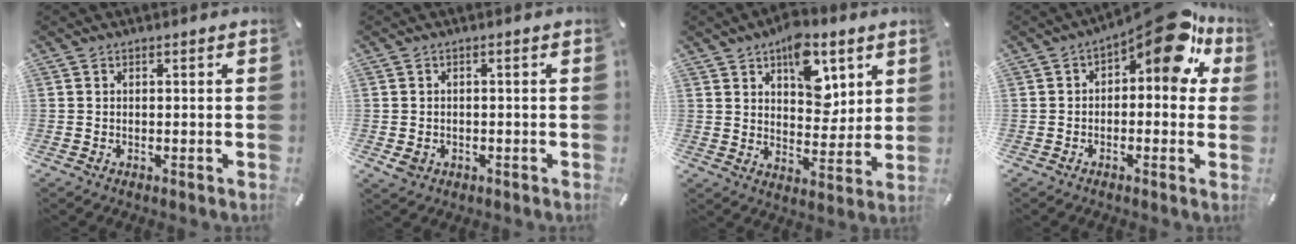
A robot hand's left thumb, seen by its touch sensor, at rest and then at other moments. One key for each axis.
{"total": 2.4, "fx": -0.8, "fy": 2.0, "fz": 1.0, "tx": -0.024, "ty": 0.002, "tz": -0.017}
{"total": 13.3, "fx": 6.6, "fy": 8.5, "fz": 7.8, "tx": -0.093, "ty": -0.030, "tz": 0.114}
{"total": 13.8, "fx": 7.7, "fy": 5.3, "fz": 10.2, "tx": -0.147, "ty": -0.053, "tz": 0.126}